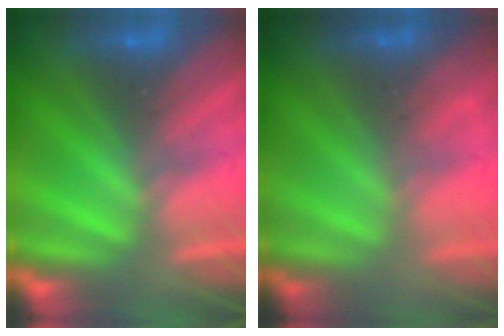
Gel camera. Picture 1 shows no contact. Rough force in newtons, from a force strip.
{"total": 1.7}